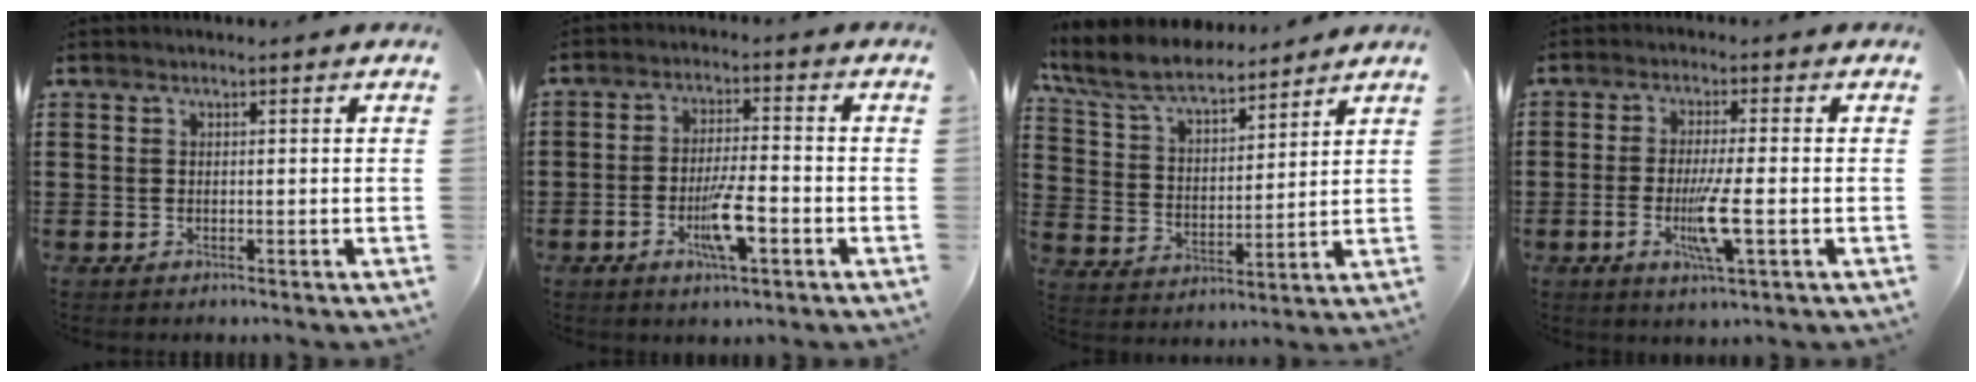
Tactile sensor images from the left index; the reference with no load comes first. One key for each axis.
{"total": 7.2, "fx": -2.7, "fy": 1.8, "fz": 6.4, "tx": -0.123, "ty": -0.003, "tz": -0.050}
{"total": 8.5, "fx": 7.5, "fy": 2.1, "fz": 3.4, "tx": -0.097, "ty": -0.031, "tz": 0.135}
{"total": 6.6, "fx": -1.8, "fy": 0.5, "fz": 6.3, "tx": -0.126, "ty": -0.017, "tz": -0.037}